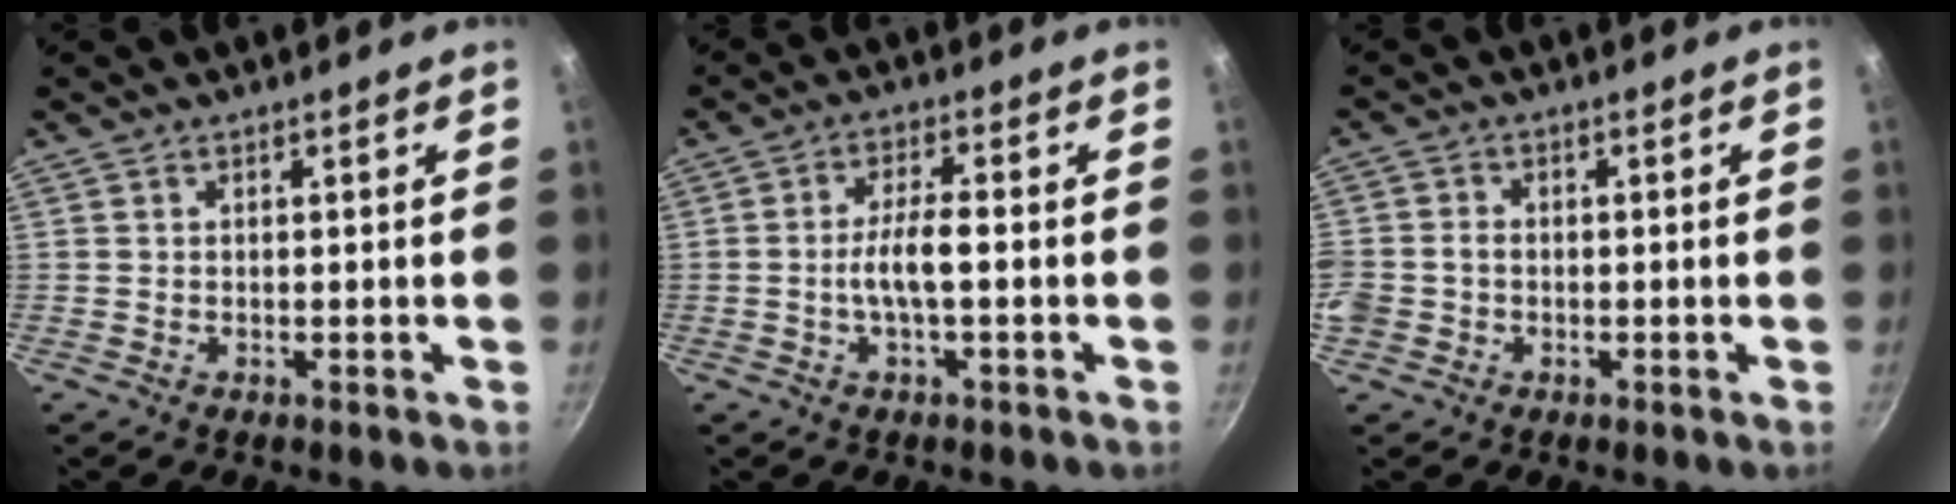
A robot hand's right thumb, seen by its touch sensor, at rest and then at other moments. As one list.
[{"total": 5.7, "force": [-1.1, 1.5, 5.4], "torque": [-0.106, 0.019, -0.024]}, {"total": 6.8, "force": [-1.6, 5.8, 3.2], "torque": [-0.075, 0.014, -0.038]}]